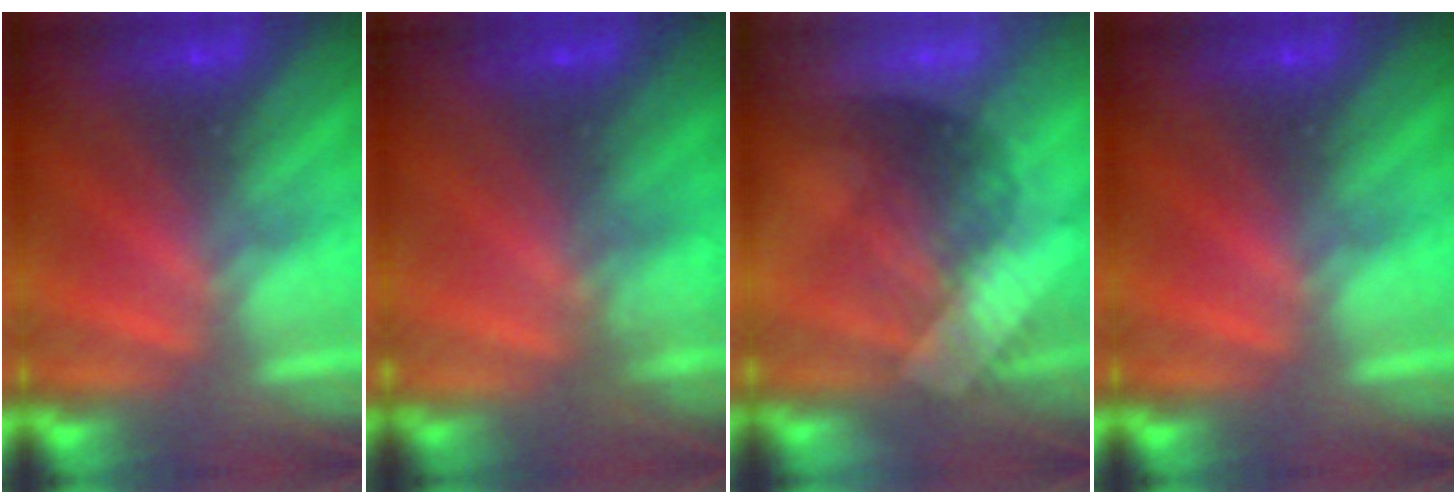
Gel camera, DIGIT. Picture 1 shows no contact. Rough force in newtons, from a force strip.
{"total": 10.7}
{"total": 2.9}
{"total": 0.0}